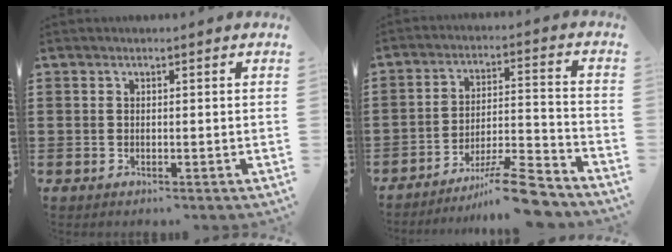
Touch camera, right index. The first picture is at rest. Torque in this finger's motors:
{"motor_torque": [0.40, -0.36, 0.32, 0.05]}